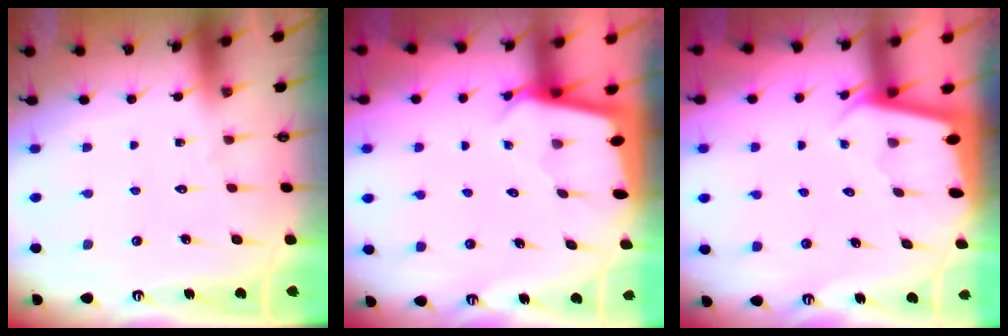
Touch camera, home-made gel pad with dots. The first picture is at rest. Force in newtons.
{"total": 2.4, "press": 2.4, "slide": 0.2}
{"total": 1.8, "press": 1.8, "slide": 0.1}